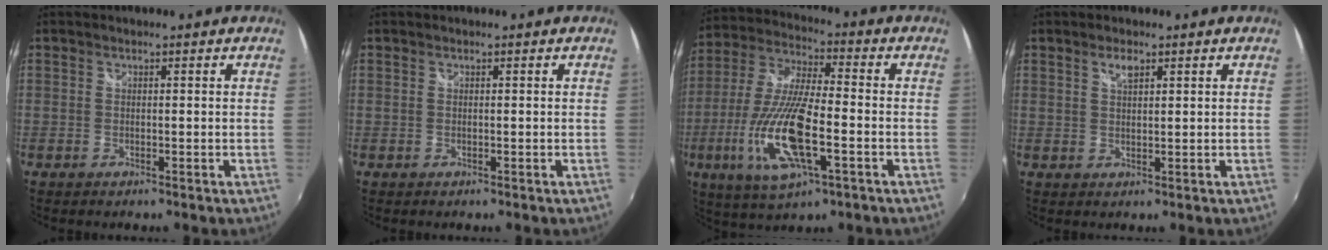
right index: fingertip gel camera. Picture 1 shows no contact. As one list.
[{"total": 0.0}, {"total": 17.5, "force": [-5.6, 4.9, 15.9], "torque": [-0.336, -0.021, -0.107]}, {"total": 2.3, "force": [1.5, 0.7, 1.6], "torque": [-0.026, 0.002, 0.025]}]